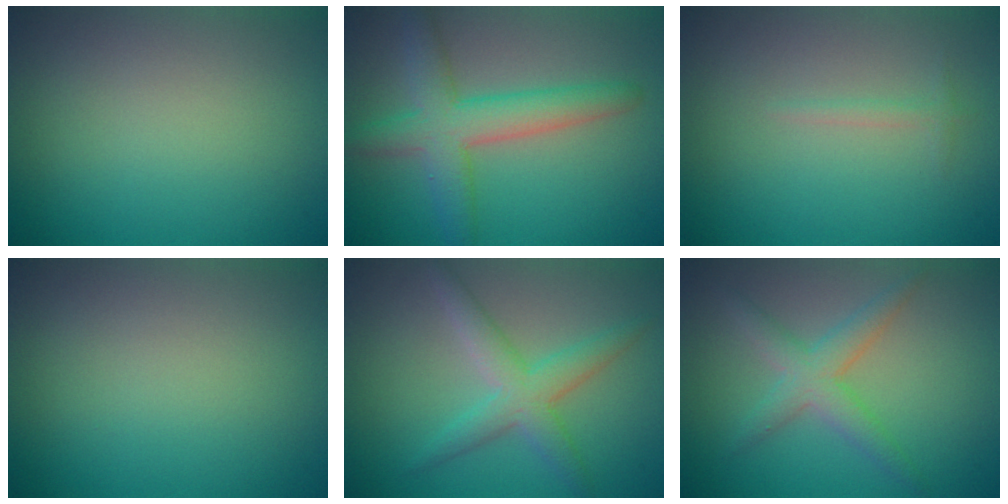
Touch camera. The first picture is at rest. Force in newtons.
{"total": 5.3, "press": 5.3, "slide": 0.2}
{"total": 0.7, "press": 0.7, "slide": 0.0}
{"total": 0.0}
{"total": 3.6, "press": 3.6, "slide": 0.0}
{"total": 2.4, "press": 2.4, "slide": 0.1}